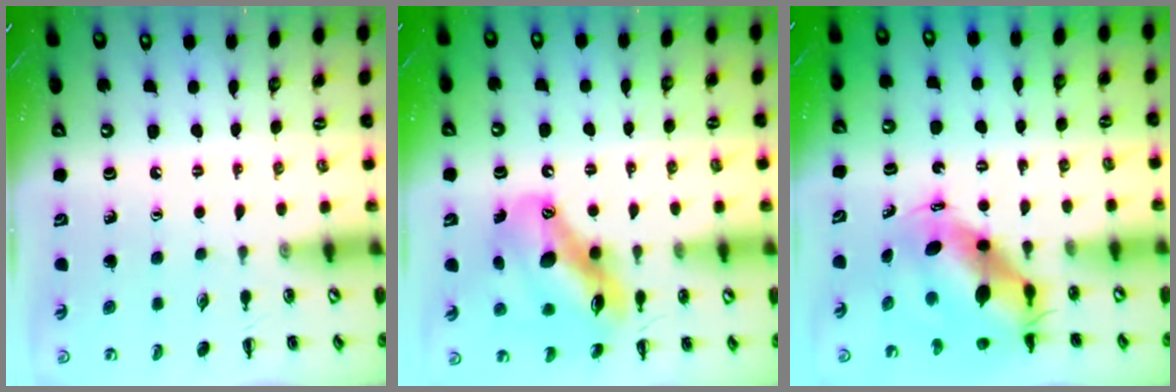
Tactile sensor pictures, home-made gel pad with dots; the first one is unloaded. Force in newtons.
{"total": 14.6, "press": 14.1, "slide": 3.7}
{"total": 7.7, "press": 7.5, "slide": 1.8}